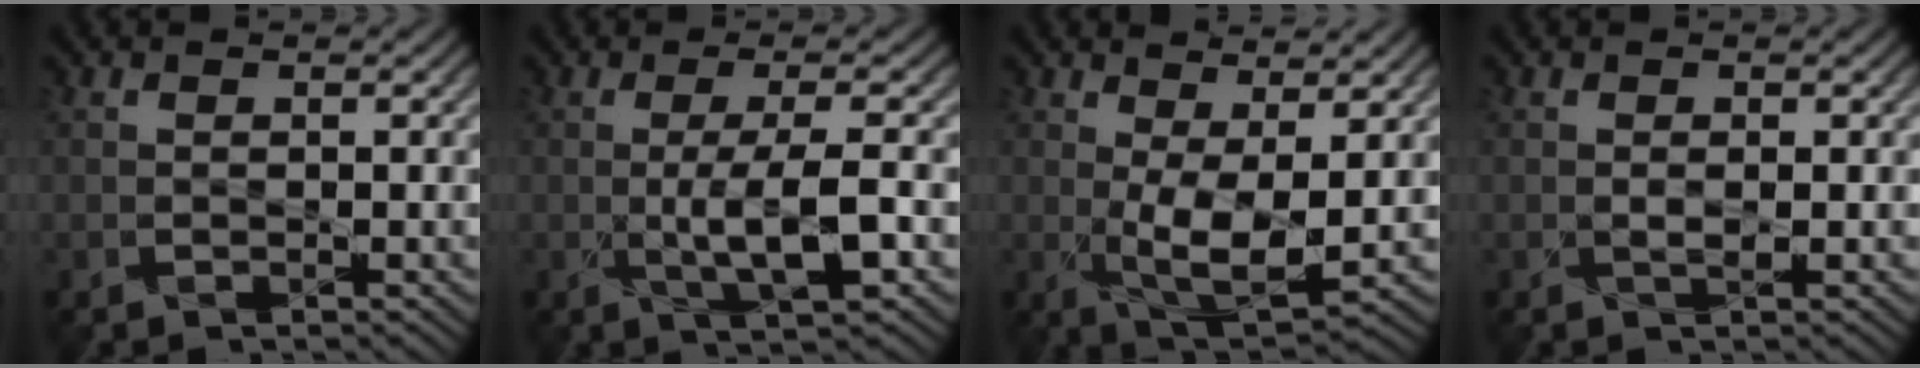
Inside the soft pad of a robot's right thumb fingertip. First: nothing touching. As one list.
[{"total": 4.6, "force": [-1.1, 0.3, 4.4], "torque": [-0.082, 0.000, -0.011]}, {"total": 5.6, "force": [0.5, 2.3, 5.1], "torque": [-0.114, -0.006, 0.018]}, {"total": 1.0, "force": [-0.2, 0.4, 1.0], "torque": [-0.023, 0.001, -0.004]}]